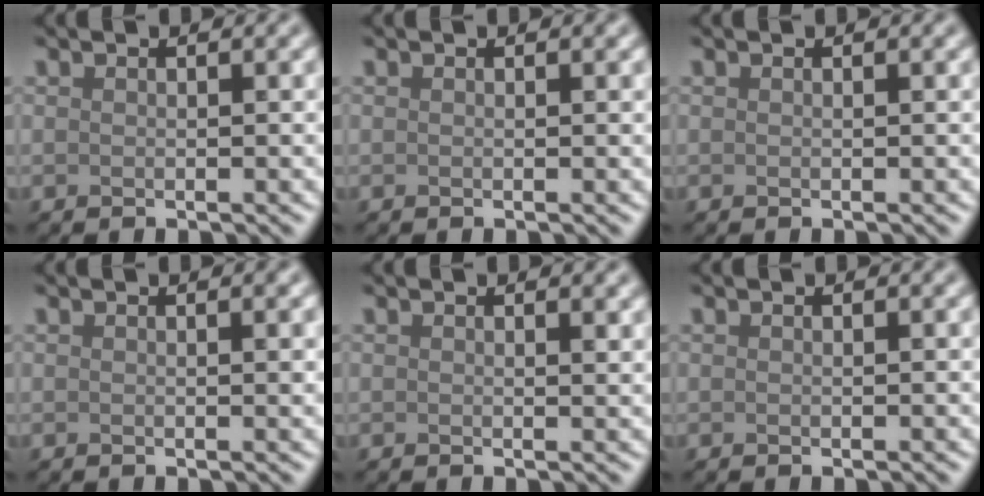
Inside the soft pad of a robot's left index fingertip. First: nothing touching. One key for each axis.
{"total": 0.0}
{"total": 0.0}
{"total": 0.8, "fx": 0.3, "fy": 0.1, "fz": 0.8, "tx": -0.009, "ty": 0.002, "tz": 0.004}
{"total": 0.8, "fx": 0.6, "fy": 0.1, "fz": 0.5, "tx": -0.007, "ty": 0.002, "tz": 0.011}
{"total": 0.0}